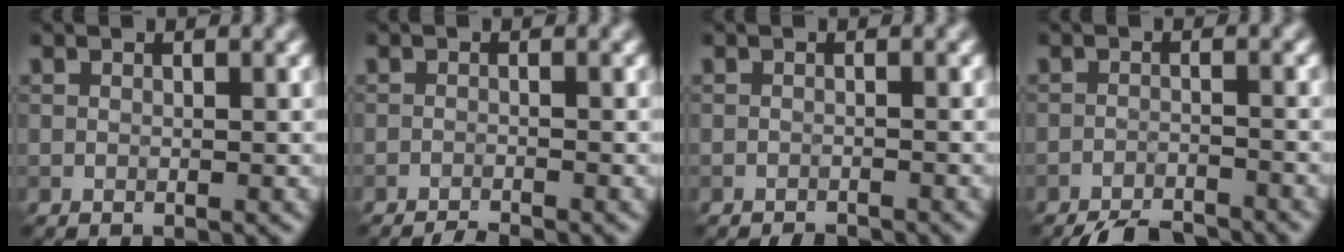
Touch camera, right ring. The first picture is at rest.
{"total": 1.9, "force": [-1.7, 0.2, 0.8], "torque": [-0.007, 0.000, -0.033]}
{"total": 1.5, "force": [-1.5, 0.2, 0.3], "torque": [0.003, 0.000, -0.024]}
{"total": 4.2, "force": [-3.9, 0.7, 1.3], "torque": [-0.021, -0.005, -0.068]}